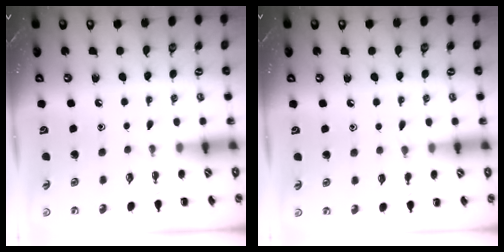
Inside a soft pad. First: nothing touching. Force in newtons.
{"total": 3.7, "press": 3.6, "slide": 1.1}